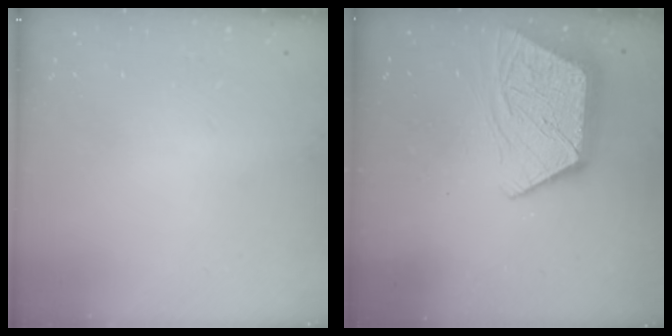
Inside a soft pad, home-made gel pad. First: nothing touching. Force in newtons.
{"total": 13.1, "press": 13.1, "slide": 1.0}